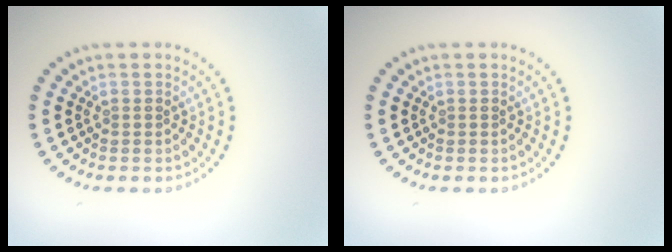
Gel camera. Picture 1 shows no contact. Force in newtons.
{"total": 0.0}